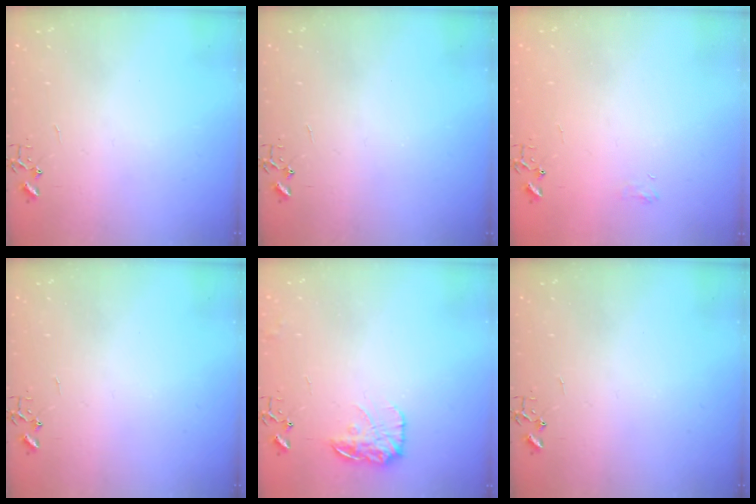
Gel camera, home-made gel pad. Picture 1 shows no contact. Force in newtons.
{"total": 0.0}
{"total": 5.1, "press": 5.1, "slide": 0.6}
{"total": 0.0}
{"total": 13.2, "press": 13.2, "slide": 0.6}
{"total": 0.0}